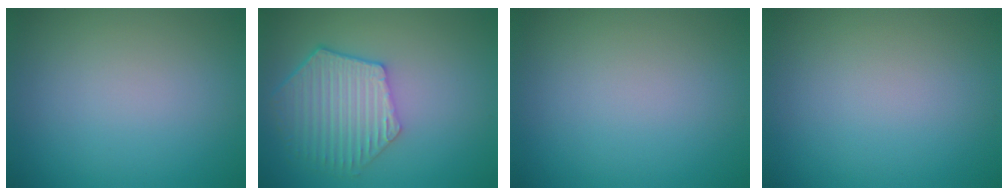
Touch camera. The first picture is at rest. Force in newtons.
{"total": 5.8, "press": 4.6, "slide": 3.5}
{"total": 0.0}
{"total": 0.0}